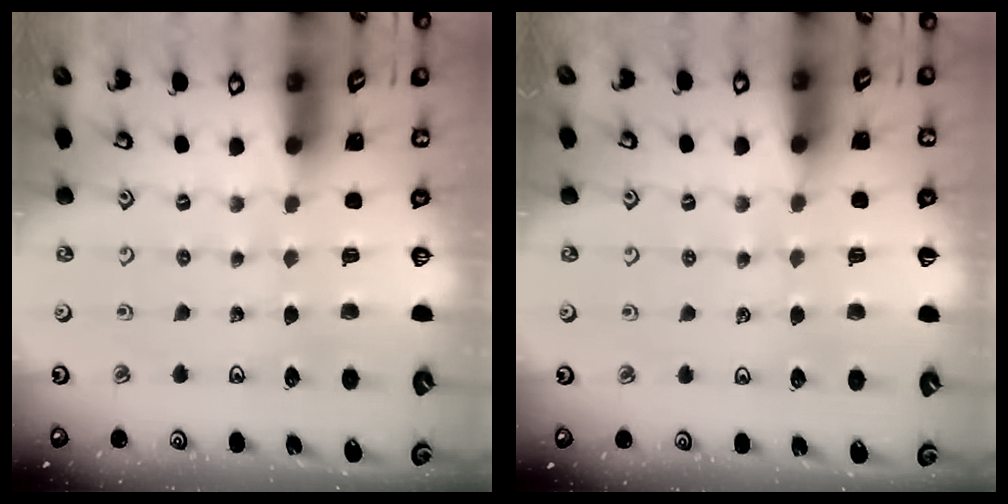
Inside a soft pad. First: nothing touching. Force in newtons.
{"total": 2.1, "press": 2.0, "slide": 0.5}